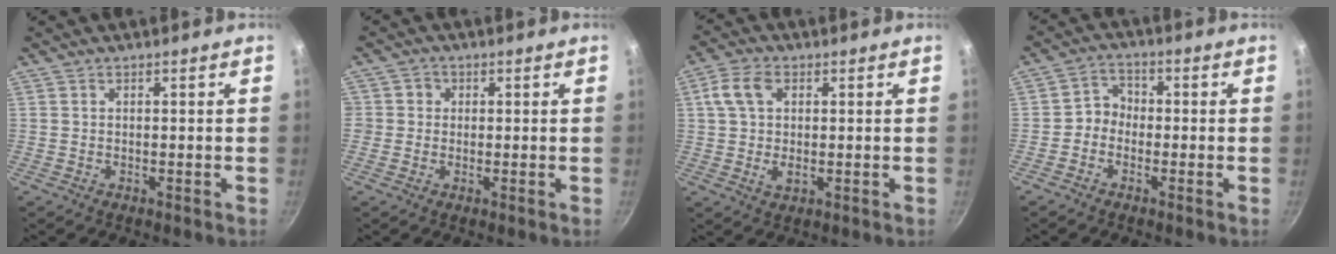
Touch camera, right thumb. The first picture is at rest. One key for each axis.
{"total": 2.9, "fx": 0.3, "fy": 2.9, "fz": 0.5, "tx": 0.014, "ty": 0.006, "tz": 0.003}
{"total": 7.7, "fx": 1.4, "fy": 4.9, "fz": 5.9, "tx": -0.113, "ty": 0.004, "tz": 0.028}
{"total": 4.4, "fx": -1.3, "fy": 3.7, "fz": 2.1, "tx": -0.016, "ty": 0.021, "tz": -0.038}